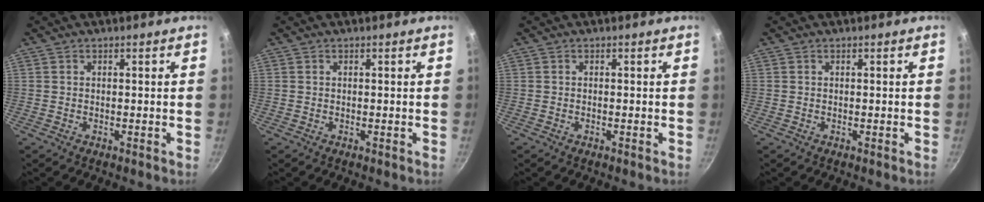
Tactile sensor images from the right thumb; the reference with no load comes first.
{"total": 0.0}
{"total": 0.0}
{"total": 0.0}